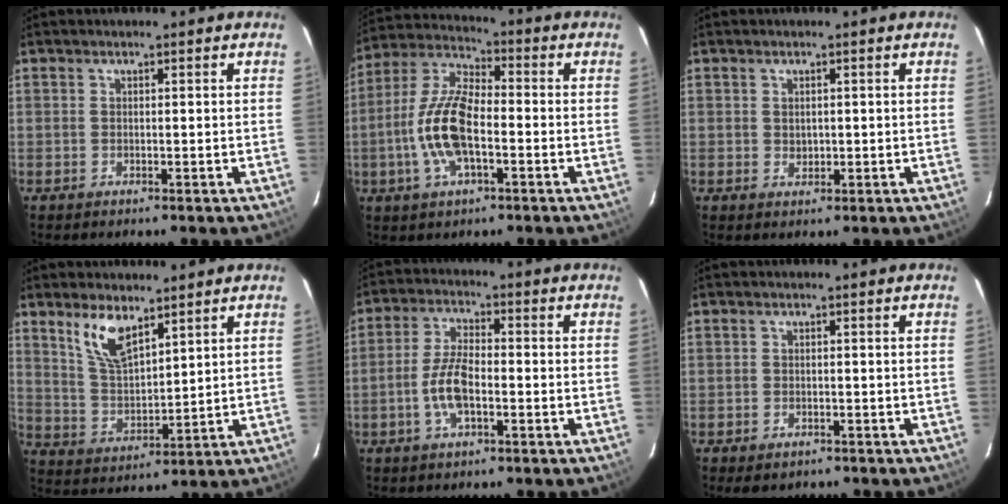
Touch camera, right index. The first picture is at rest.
{"total": 13.2, "force": [-3.2, 5.5, 11.5], "torque": [-0.247, 0.005, -0.066]}
{"total": 1.3, "force": [0.3, 1.1, 0.5], "torque": [-0.005, 0.003, 0.008]}
{"total": 8.8, "force": [5.8, 3.3, 5.7], "torque": [-0.108, 0.001, 0.123]}
{"total": 7.3, "force": [-2.3, 2.8, 6.3], "torque": [-0.135, 0.006, -0.046]}
{"total": 3.0, "force": [-1.9, 1.9, 1.2], "torque": [-0.027, -0.009, -0.023]}